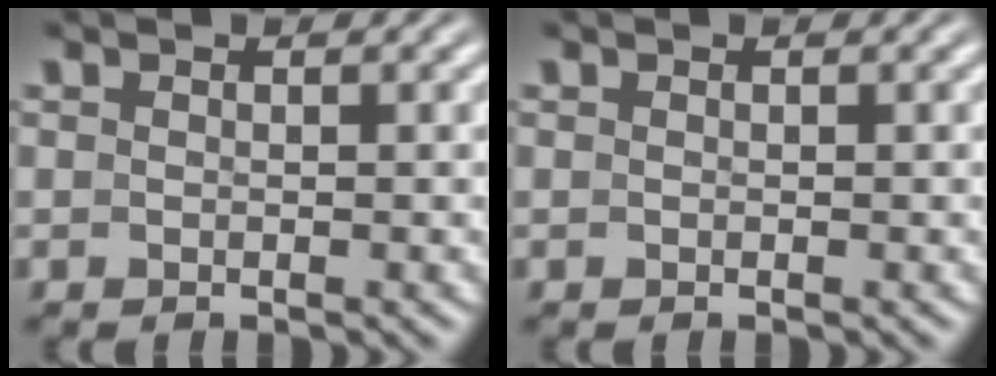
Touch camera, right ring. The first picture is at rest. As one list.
[{"total": 0.0}]